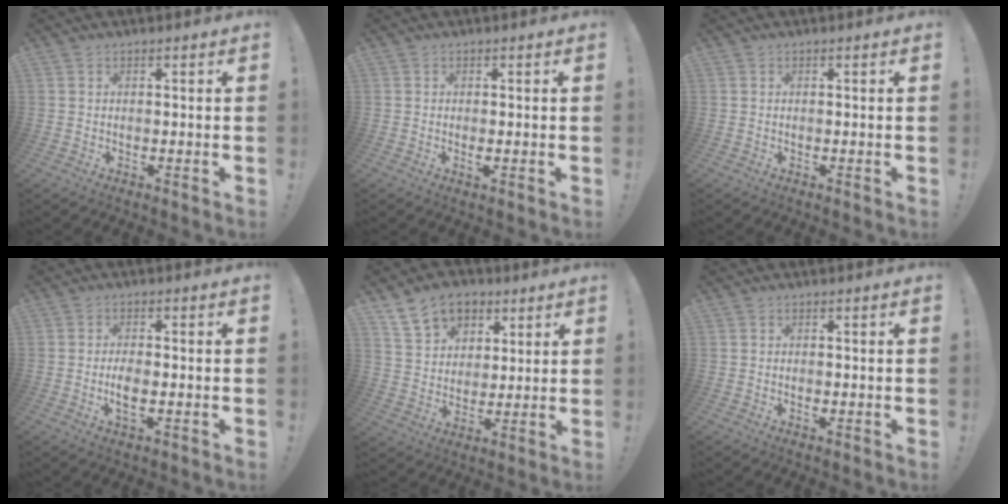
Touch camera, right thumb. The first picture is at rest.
{"total": 0.9, "force": [-0.2, 0.3, 0.8], "torque": [-0.008, -0.004, -0.004]}
{"total": 0.0}
{"total": 4.4, "force": [-1.4, 1.5, 3.9], "torque": [-0.078, -0.008, -0.029]}
{"total": 12.9, "force": [7.2, 9.4, 5.3], "torque": [-0.070, -0.036, 0.137]}
{"total": 0.6, "force": [-0.2, 0.3, 0.5], "torque": [-0.001, -0.002, -0.006]}